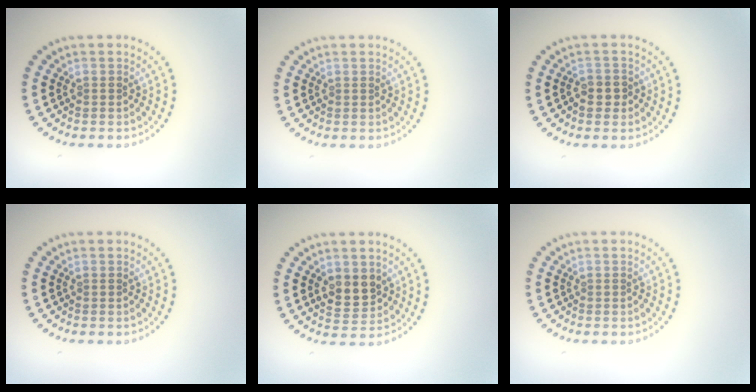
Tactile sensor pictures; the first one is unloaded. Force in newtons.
{"total": 0.0}
{"total": 1.2, "press": 1.1, "slide": 0.3}
{"total": 0.0}
{"total": 2.7, "press": 2.6, "slide": 0.8}
{"total": 0.0}